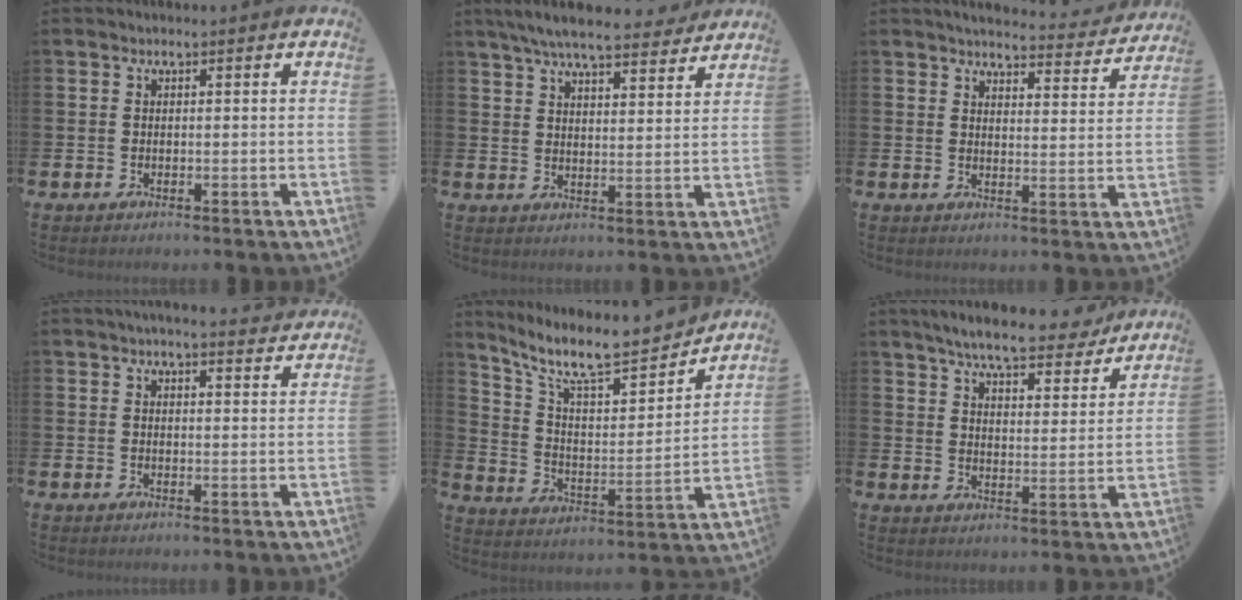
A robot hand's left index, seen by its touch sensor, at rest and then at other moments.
{"total": 7.2, "force": [6.7, 1.2, 2.4], "torque": [-0.059, -0.032, 0.119]}
{"total": 4.4, "force": [4.3, 0.7, 0.6], "torque": [-0.019, -0.034, 0.071]}
{"total": 3.4, "force": [3.3, 0.2, 0.8], "torque": [-0.015, -0.014, 0.058]}
{"total": 10.9, "force": [9.5, 2.6, 4.7], "torque": [-0.128, -0.060, 0.165]}
{"total": 7.6, "force": [7.0, 1.2, 2.8], "torque": [-0.068, -0.037, 0.121]}